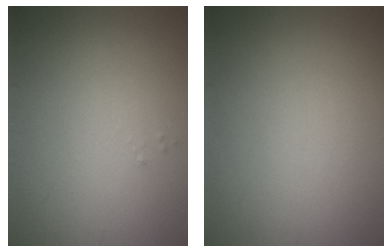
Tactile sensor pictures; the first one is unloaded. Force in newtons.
{"total": 0.0}